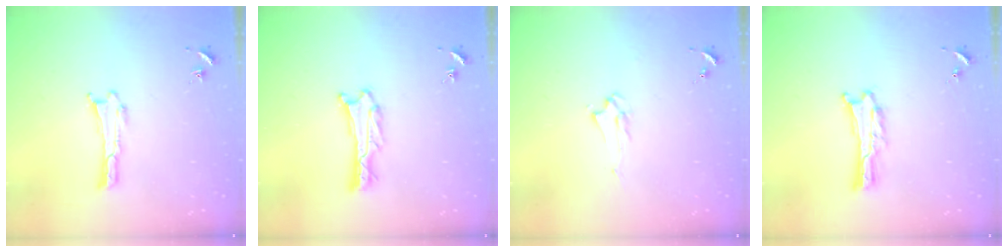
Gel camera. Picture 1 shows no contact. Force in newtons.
{"total": 1.0, "press": 1.0, "slide": 0.1}
{"total": 1.7, "press": 1.6, "slide": 0.3}
{"total": 0.6, "press": 0.6, "slide": 0.1}